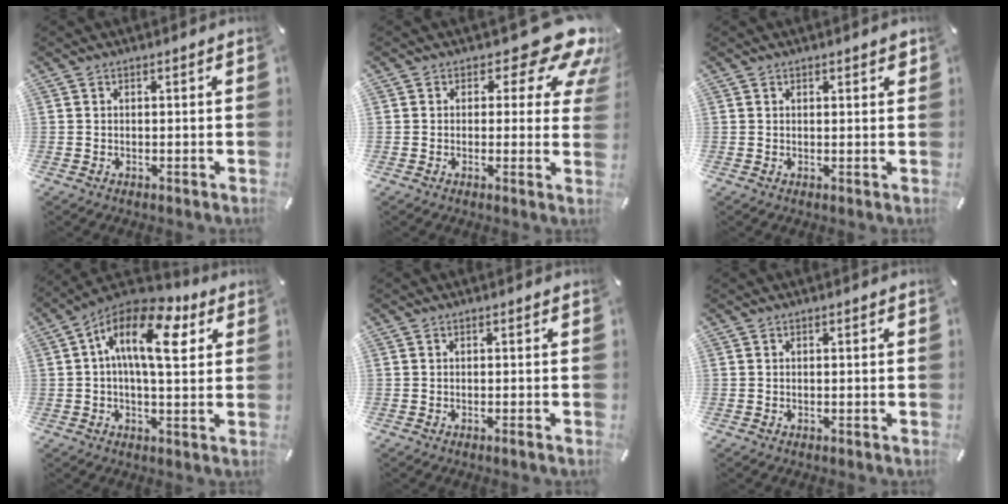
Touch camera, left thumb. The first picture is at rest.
{"total": 11.9, "force": [6.5, 5.7, 8.2], "torque": [-0.098, -0.049, 0.111]}
{"total": 1.0, "force": [0.7, 0.5, 0.5], "torque": [-0.002, -0.003, 0.011]}
{"total": 15.2, "force": [4.7, 6.8, 12.7], "torque": [-0.229, -0.017, 0.076]}
{"total": 1.1, "force": [-0.2, -0.1, 1.0], "torque": [-0.014, -0.005, -0.003]}
{"total": 0.0}